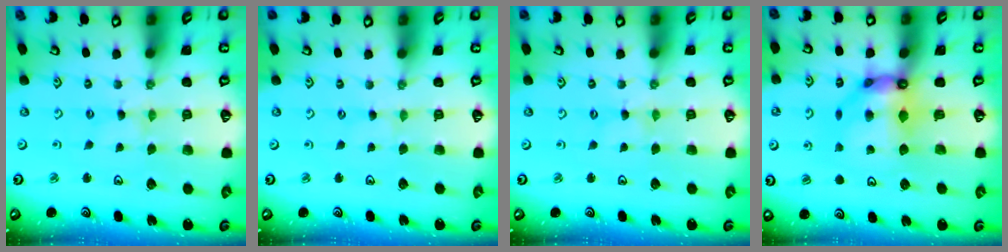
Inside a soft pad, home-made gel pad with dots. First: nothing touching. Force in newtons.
{"total": 0.5, "press": 0.5, "slide": 0.1}
{"total": 0.0}
{"total": 10.6, "press": 10.6, "slide": 1.1}